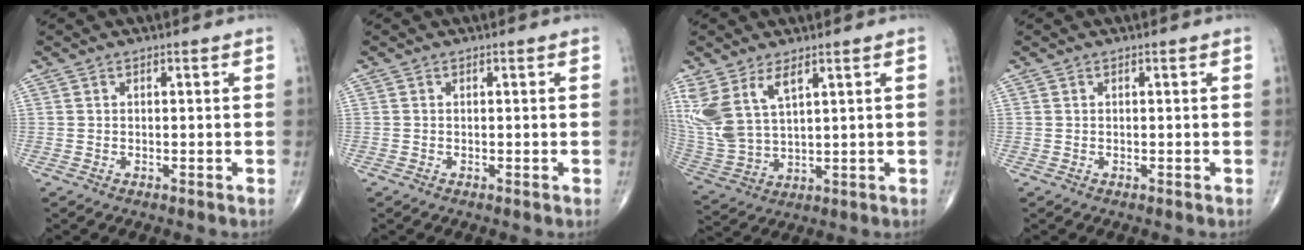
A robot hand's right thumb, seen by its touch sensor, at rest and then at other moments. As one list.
[{"total": 0.0}, {"total": 11.7, "force": [5.8, 5.5, 8.6], "torque": [-0.197, -0.018, 0.134]}, {"total": 0.0}]